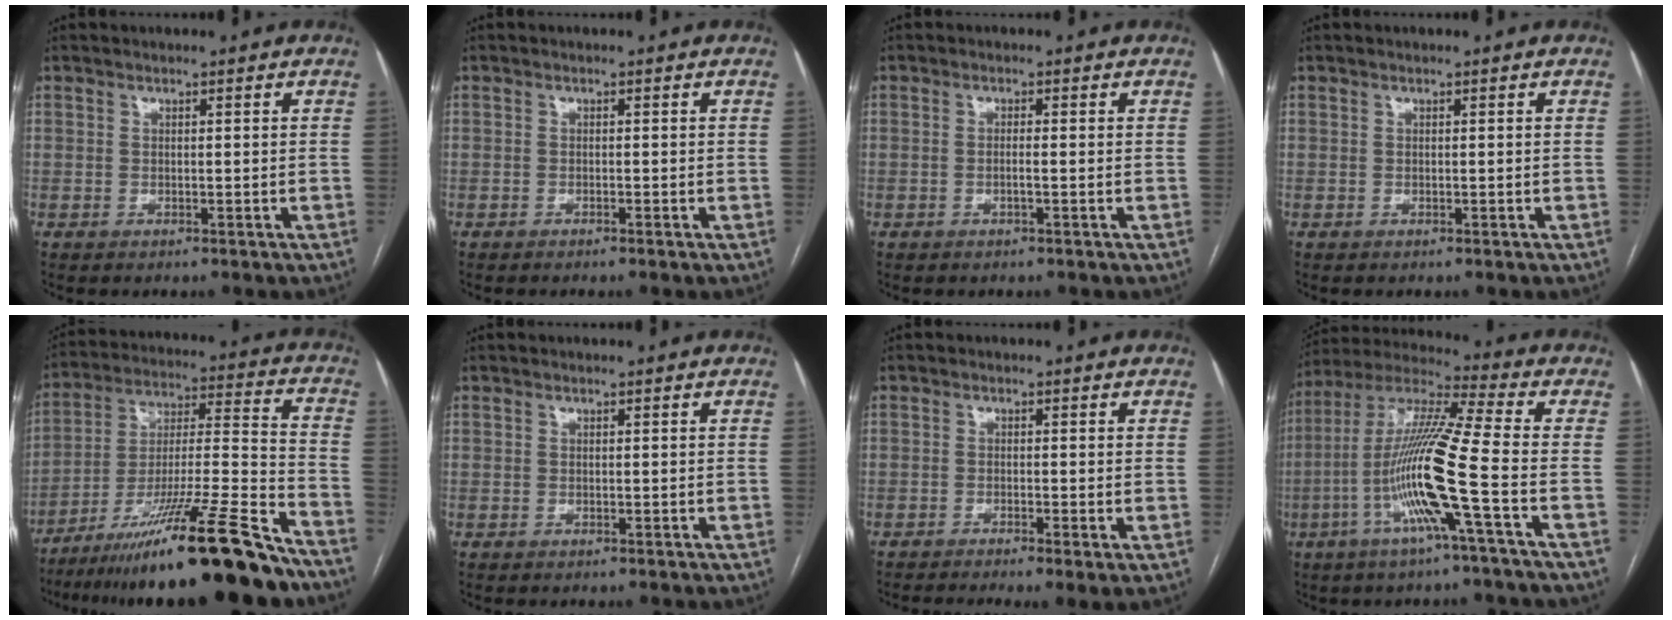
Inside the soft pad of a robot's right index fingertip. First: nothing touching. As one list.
[{"total": 0.5, "force": [-0.4, -0.2, 0.3], "torque": [-0.007, 0.000, -0.008]}, {"total": 1.2, "force": [-0.3, 0.0, 1.1], "torque": [-0.021, 0.000, -0.006]}, {"total": 0.0}, {"total": 25.0, "force": [-19.1, 0.1, 16.1], "torque": [-0.239, -0.025, -0.322]}, {"total": 0.0}, {"total": 5.1, "force": [-3.2, 0.5, 4.0], "torque": [-0.060, -0.012, -0.050]}, {"total": 15.6, "force": [-4.8, -1.4, 14.8], "torque": [-0.296, -0.004, -0.102]}]